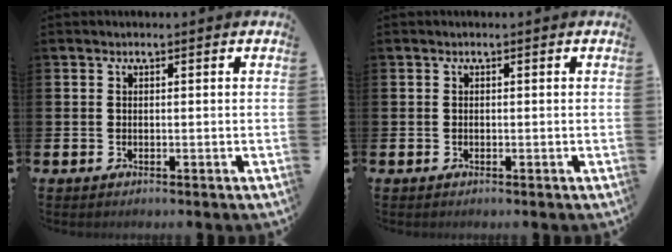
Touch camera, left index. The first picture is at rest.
{"total": 0.0}